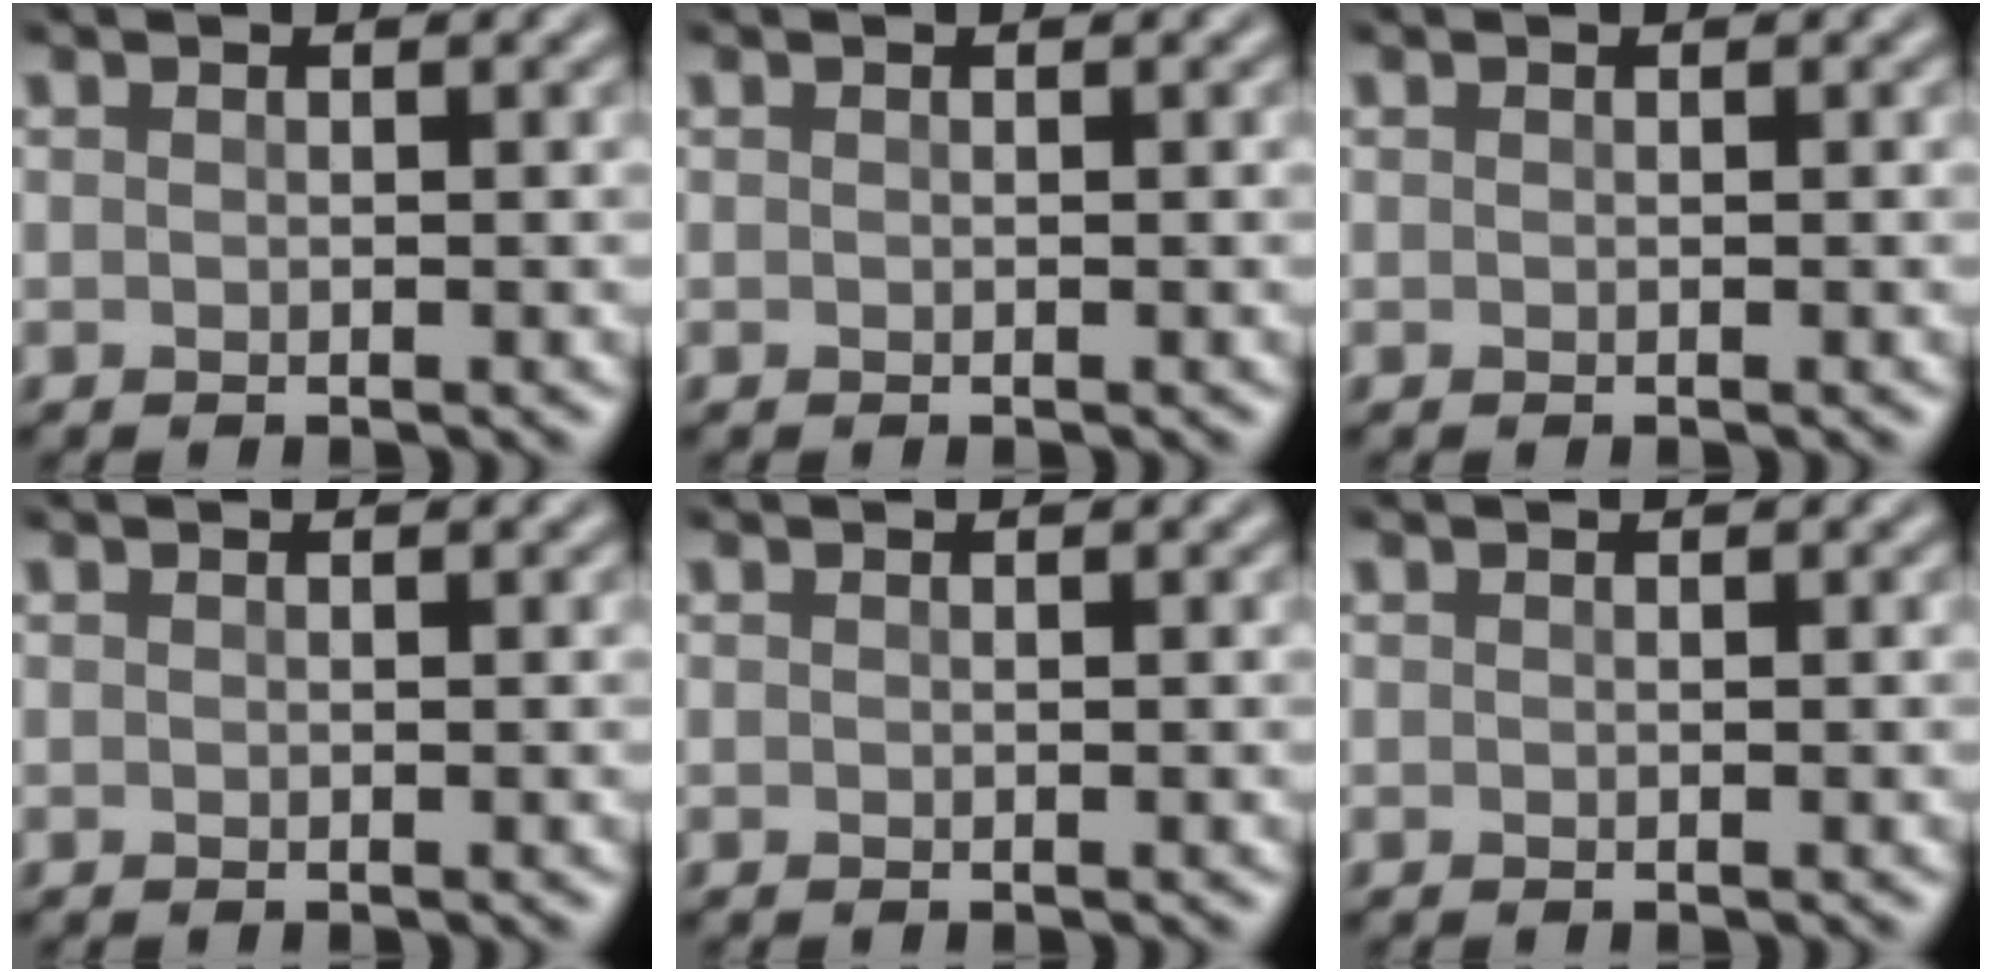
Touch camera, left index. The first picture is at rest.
{"total": 0.0}
{"total": 0.0}
{"total": 0.0}
{"total": 0.0}
{"total": 0.0}